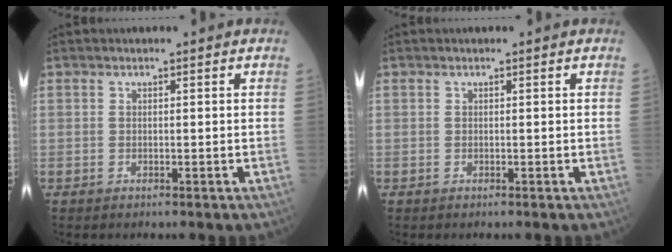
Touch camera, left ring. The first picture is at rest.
{"total": 0.0}